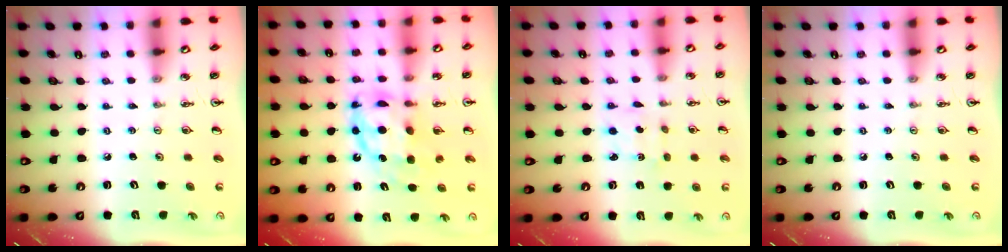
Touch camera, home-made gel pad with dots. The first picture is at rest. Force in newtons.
{"total": 11.3, "press": 11.2, "slide": 1.6}
{"total": 2.7, "press": 2.7, "slide": 0.5}
{"total": 0.0}